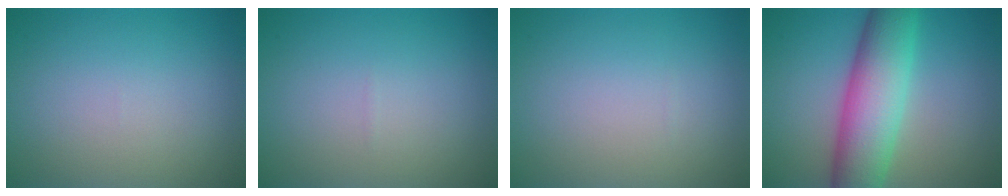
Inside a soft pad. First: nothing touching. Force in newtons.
{"total": 0.0}
{"total": 0.0}
{"total": 9.1, "press": 9.1, "slide": 0.2}